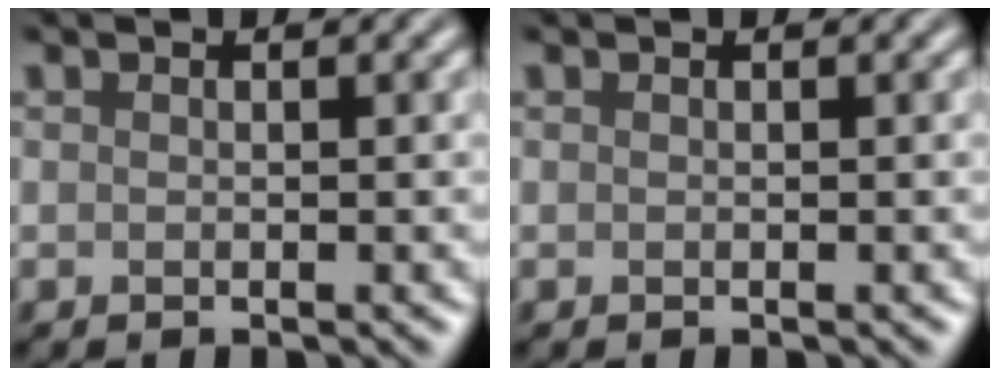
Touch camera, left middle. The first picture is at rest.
{"total": 0.0}